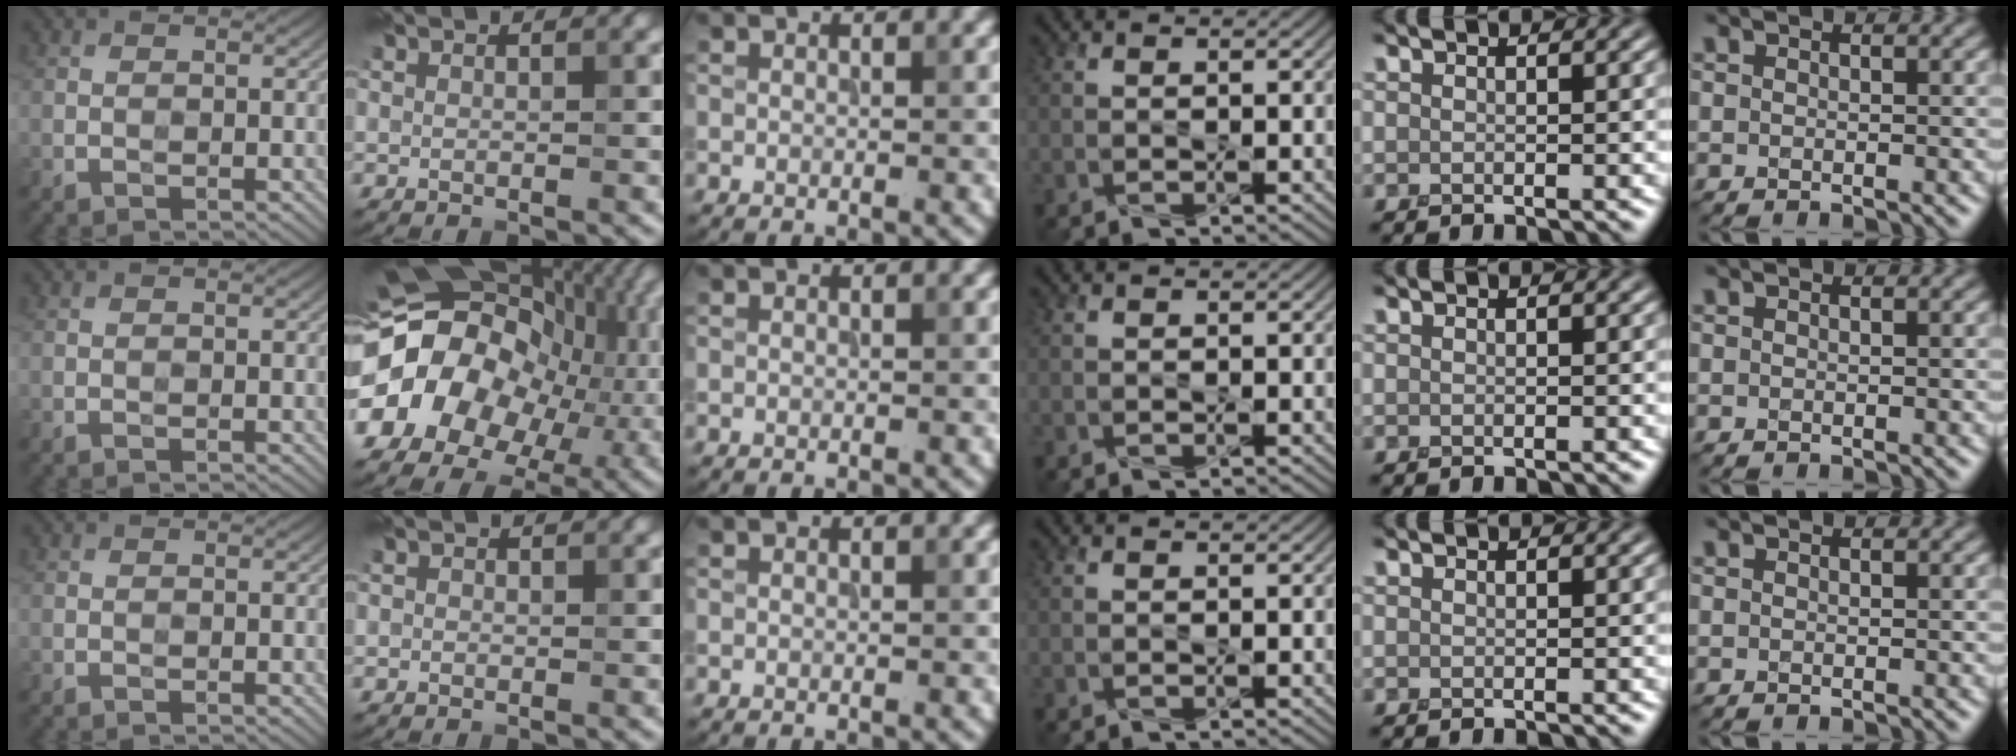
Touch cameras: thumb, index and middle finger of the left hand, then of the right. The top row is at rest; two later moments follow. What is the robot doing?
{"motion": "press", "object": "joystick"}